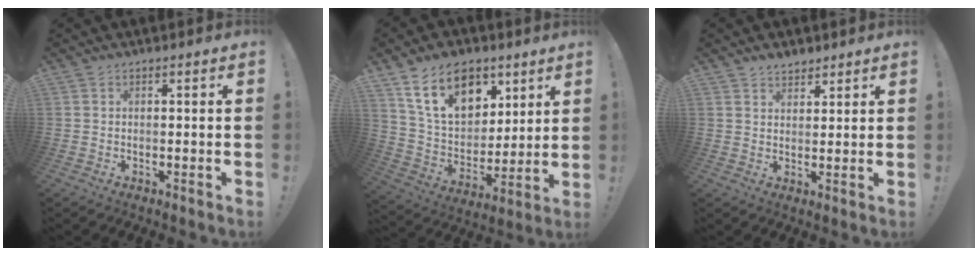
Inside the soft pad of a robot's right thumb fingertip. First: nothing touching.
{"total": 18.5, "force": [10.3, 11.6, 10.0], "torque": [-0.176, -0.043, 0.194]}
{"total": 3.7, "force": [3.2, 1.7, 0.5], "torque": [0.003, -0.022, 0.057]}